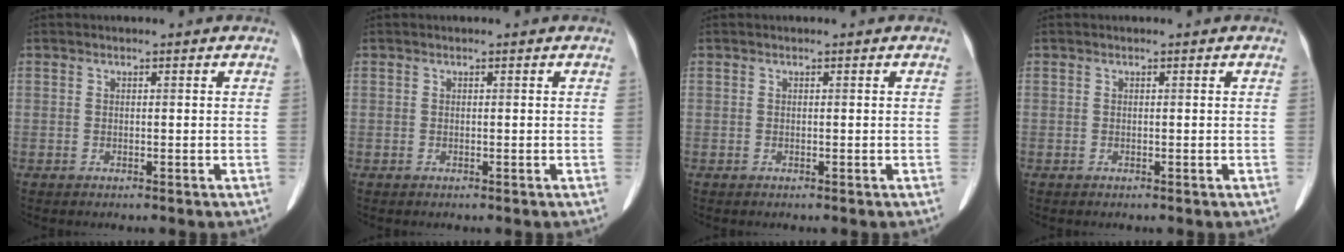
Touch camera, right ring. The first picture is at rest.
{"total": 0.0}
{"total": 0.0}
{"total": 0.0}